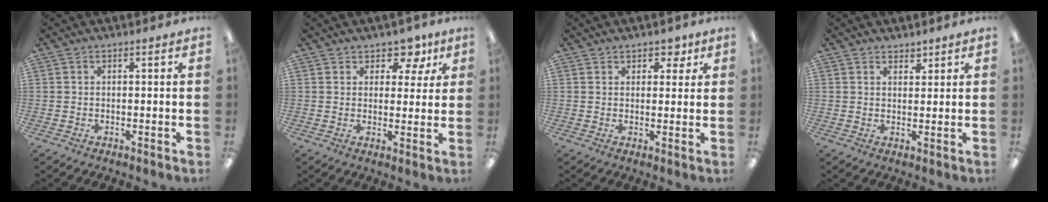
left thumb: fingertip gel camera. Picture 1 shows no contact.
{"total": 6.6, "force": [4.4, 4.2, 2.5], "torque": [-0.029, -0.021, 0.076]}
{"total": 3.5, "force": [2.5, 2.2, 1.2], "torque": [0.003, -0.010, 0.039]}
{"total": 2.0, "force": [1.8, 0.9, 0.1], "torque": [0.005, -0.007, 0.034]}